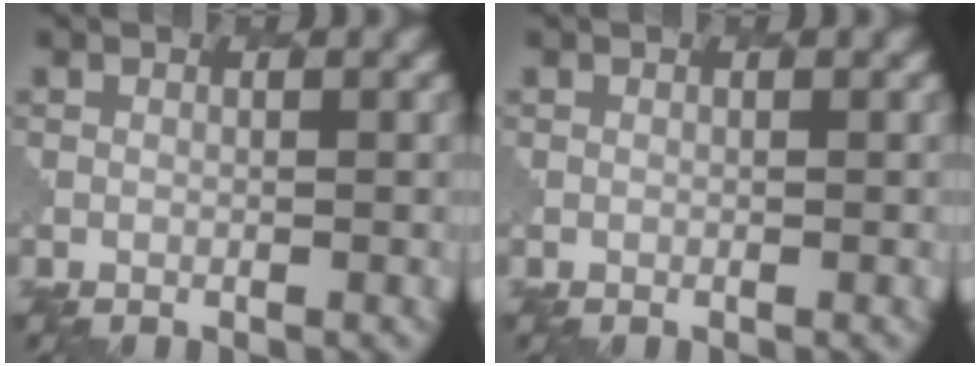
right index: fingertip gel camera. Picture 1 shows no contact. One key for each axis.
{"total": 0.0}